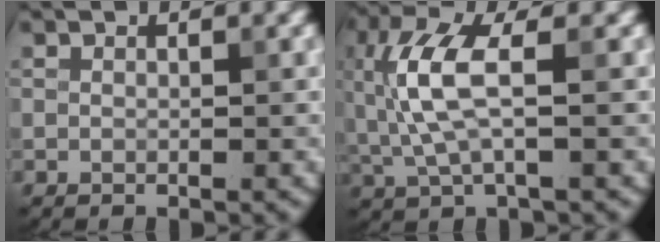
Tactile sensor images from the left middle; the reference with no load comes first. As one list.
[{"total": 5.8, "force": [0.4, 1.9, 5.4], "torque": [-0.137, 0.004, 0.006]}]